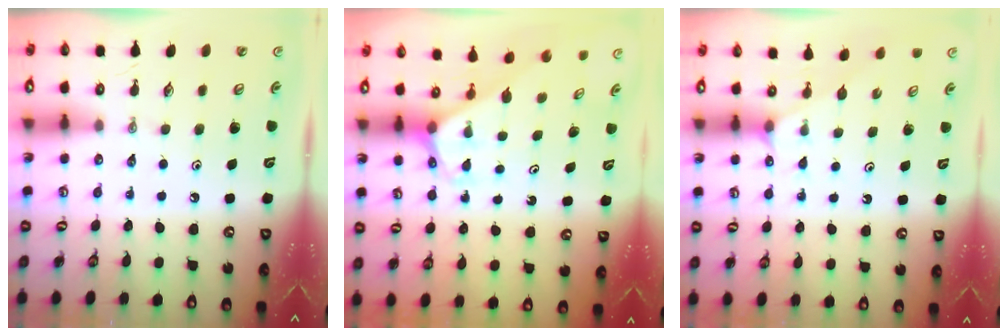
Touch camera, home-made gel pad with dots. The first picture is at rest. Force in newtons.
{"total": 2.4, "press": 2.4, "slide": 0.1}
{"total": 2.9, "press": 2.8, "slide": 0.5}